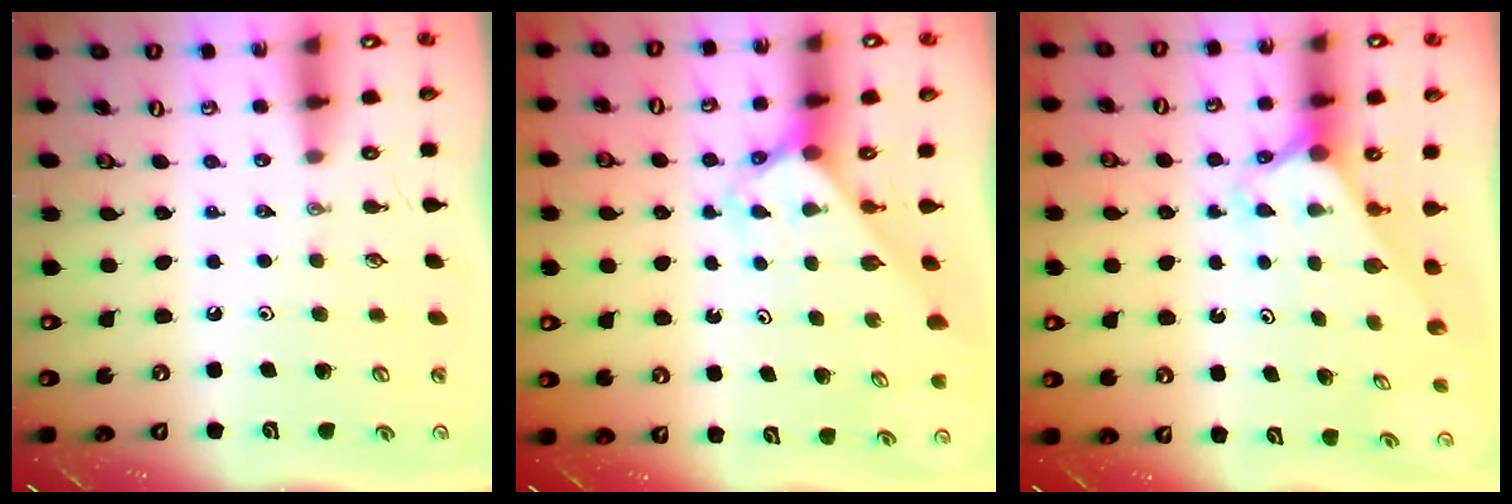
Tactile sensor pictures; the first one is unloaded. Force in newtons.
{"total": 2.6, "press": 2.6, "slide": 0.2}
{"total": 2.3, "press": 2.3, "slide": 0.2}